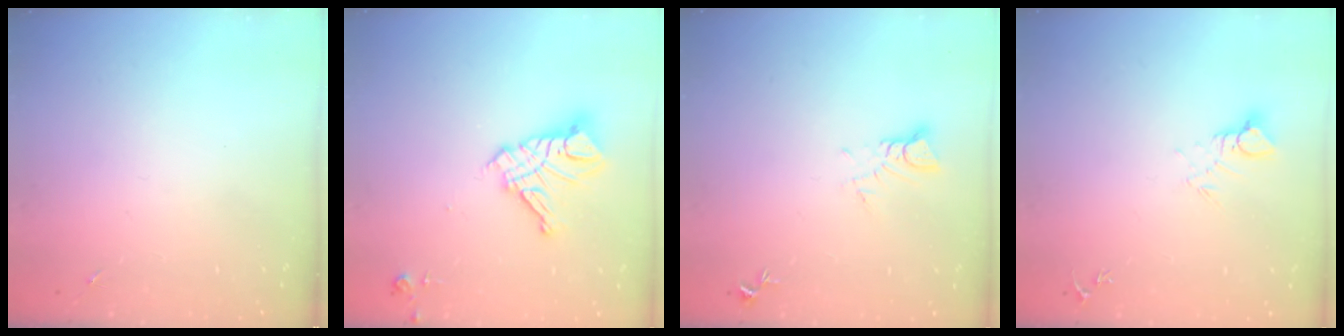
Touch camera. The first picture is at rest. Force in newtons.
{"total": 14.0, "press": 13.9, "slide": 1.5}
{"total": 3.5, "press": 3.5, "slide": 0.2}
{"total": 5.5, "press": 5.5, "slide": 0.4}